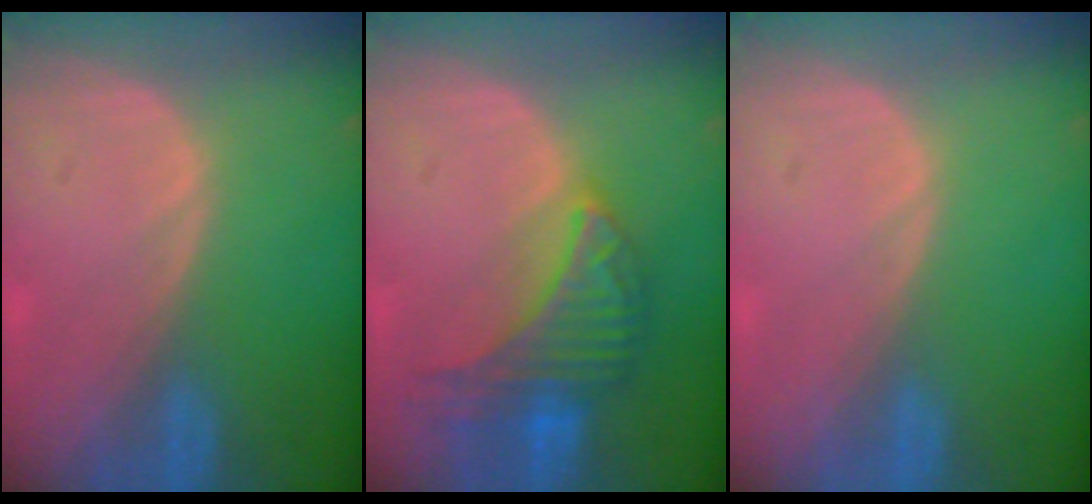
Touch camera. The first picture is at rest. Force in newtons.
{"total": 7.7, "press": 7.7, "slide": 0.3}
{"total": 0.0}